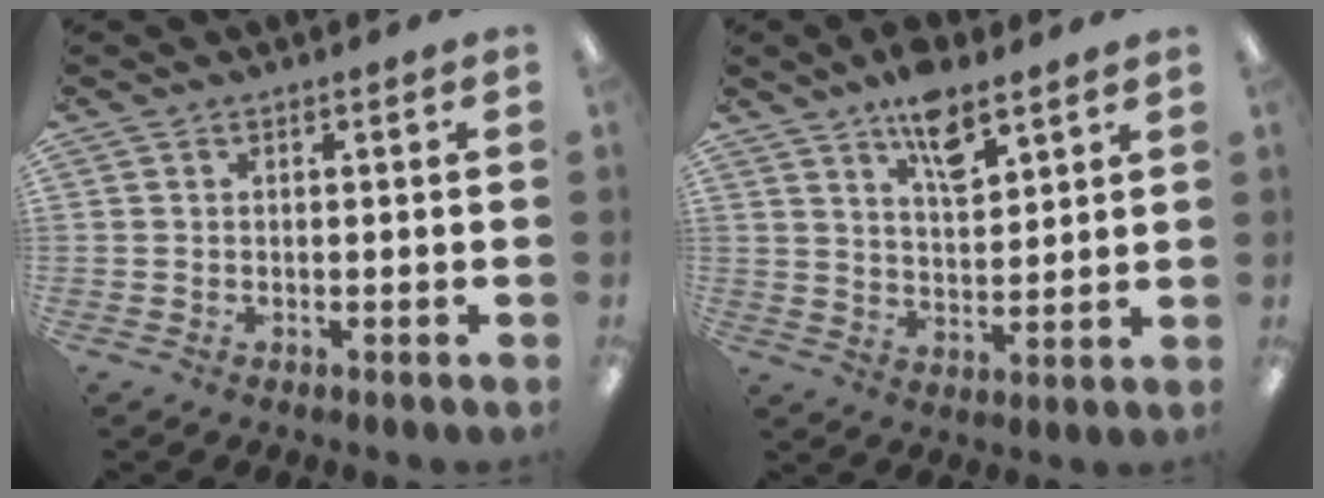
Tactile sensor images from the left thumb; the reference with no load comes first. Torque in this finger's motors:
{"motor_torque": [1.17, 0.60, 0.81, -0.79, 0.08]}